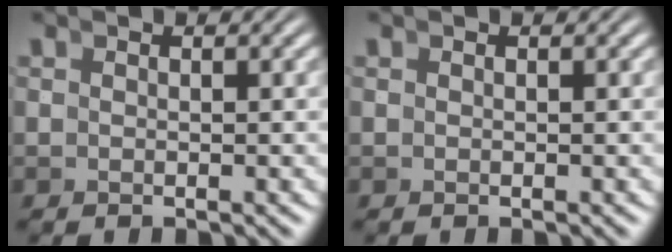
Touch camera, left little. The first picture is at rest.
{"total": 0.0}